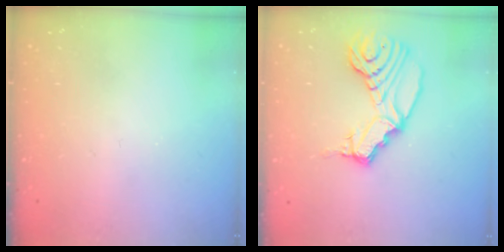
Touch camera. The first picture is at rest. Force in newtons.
{"total": 14.1, "press": 13.9, "slide": 2.7}